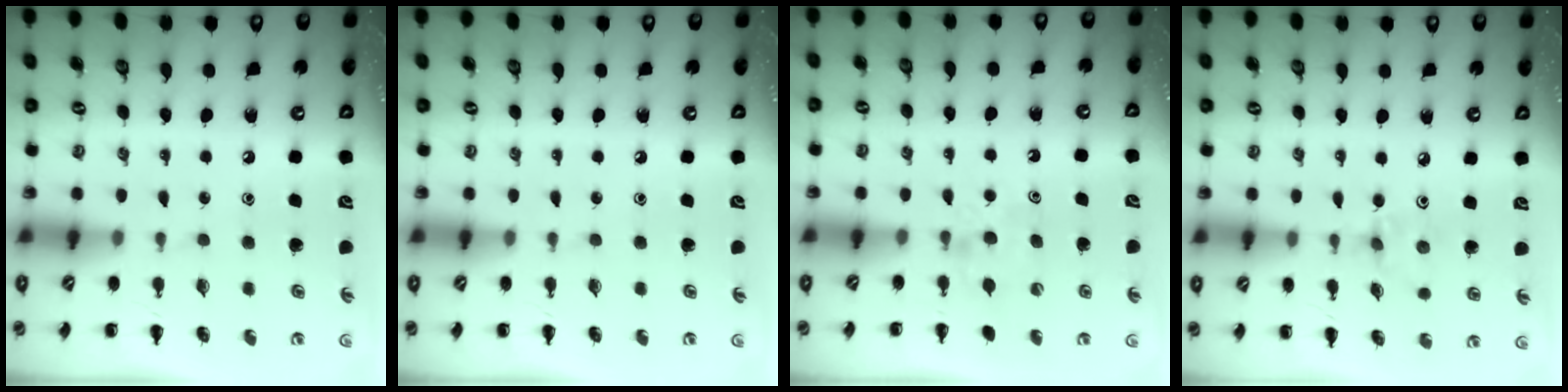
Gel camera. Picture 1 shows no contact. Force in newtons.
{"total": 0.0}
{"total": 4.7, "press": 4.4, "slide": 1.7}
{"total": 2.2, "press": 2.1, "slide": 0.6}